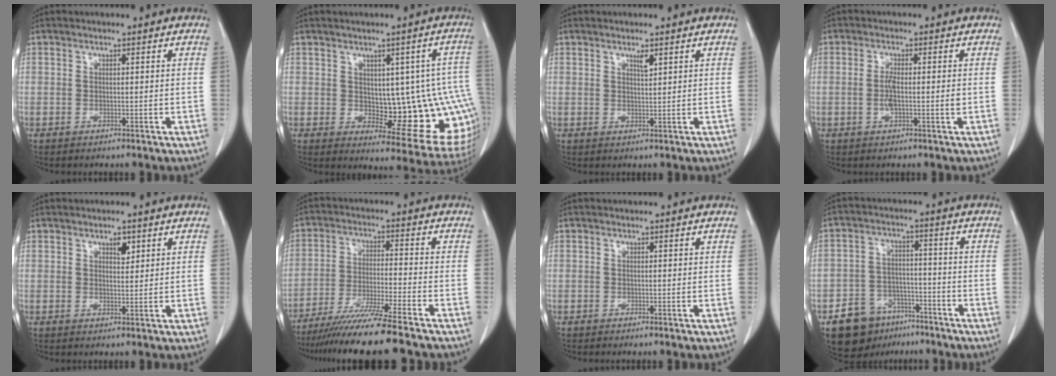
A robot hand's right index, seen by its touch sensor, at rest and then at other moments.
{"total": 13.3, "force": [-0.1, 5.1, 12.2], "torque": [-0.121, 0.013, 0.015]}
{"total": 1.4, "force": [0.9, 0.1, 1.0], "torque": [-0.021, -0.004, 0.017]}
{"total": 3.3, "force": [-0.5, 0.4, 3.2], "torque": [-0.068, -0.003, -0.010]}
{"total": 1.9, "force": [1.1, 0.8, 1.3], "torque": [-0.018, -0.004, 0.018]}
{"total": 13.0, "force": [-10.9, -1.7, 6.9], "torque": [-0.103, -0.035, -0.178]}
{"total": 0.0}
{"total": 9.3, "force": [-5.9, 6.5, 2.9], "torque": [-0.049, 0.016, -0.090]}